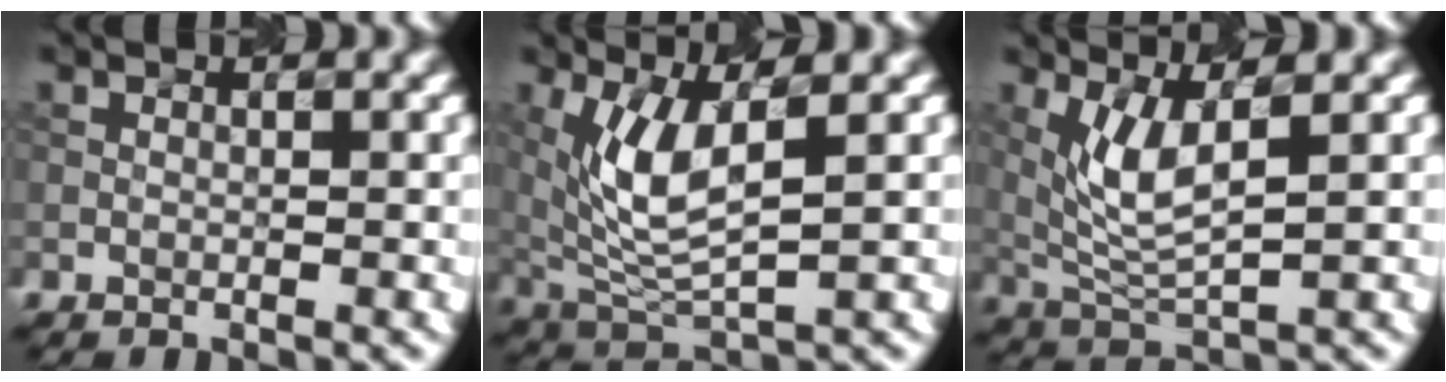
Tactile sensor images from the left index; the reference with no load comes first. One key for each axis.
{"total": 5.5, "fx": 1.4, "fy": 1.9, "fz": 5.0, "tx": -0.122, "ty": -0.011, "tz": 0.046}
{"total": 4.1, "fx": 1.2, "fy": 1.1, "fz": 3.7, "tx": -0.089, "ty": -0.005, "tz": 0.043}